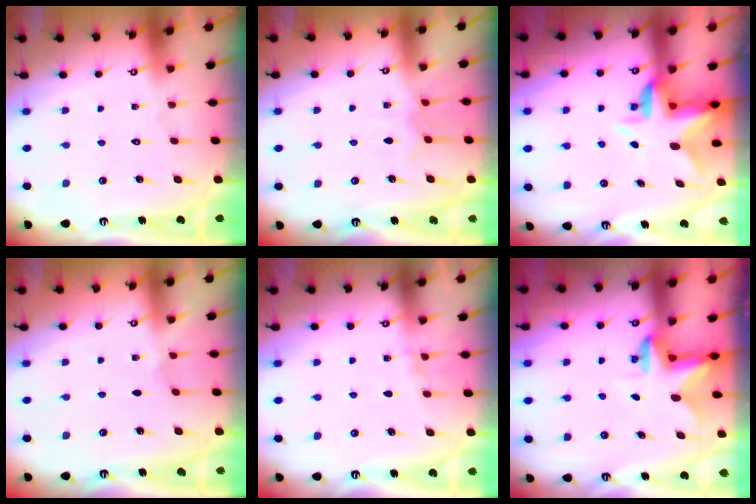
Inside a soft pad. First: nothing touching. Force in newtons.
{"total": 5.2, "press": 5.1, "slide": 0.6}
{"total": 5.2, "press": 5.0, "slide": 1.4}
{"total": 1.1, "press": 1.0, "slide": 0.2}
{"total": 4.0, "press": 3.8, "slide": 1.4}
{"total": 2.7, "press": 2.7, "slide": 0.5}